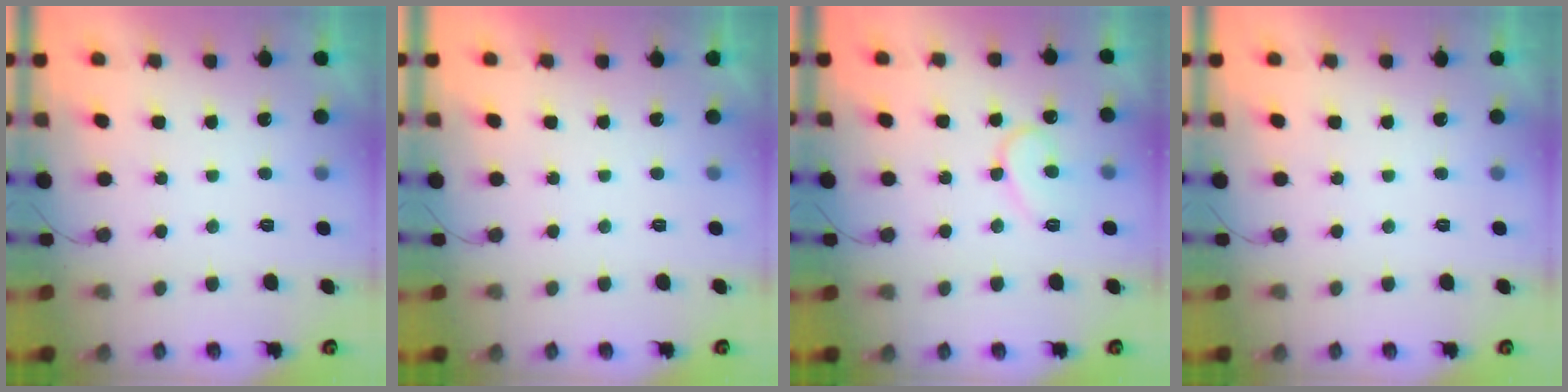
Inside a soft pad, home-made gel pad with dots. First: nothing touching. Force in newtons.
{"total": 1.7, "press": 1.7, "slide": 0.0}
{"total": 10.0, "press": 9.9, "slide": 1.0}
{"total": 0.0}